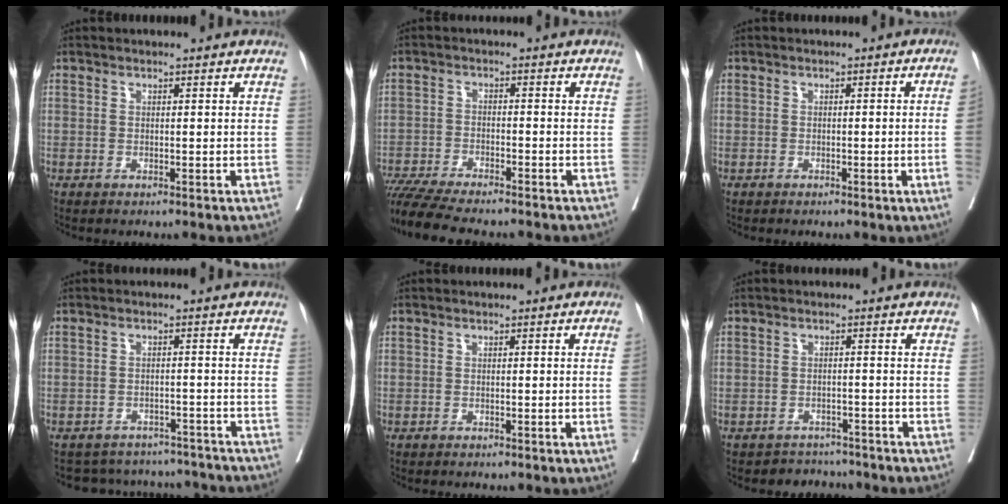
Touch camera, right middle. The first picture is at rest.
{"total": 12.0, "force": [-10.6, 1.2, 5.5], "torque": [-0.083, -0.015, -0.167]}
{"total": 2.9, "force": [-0.7, -0.7, 2.8], "torque": [-0.037, 0.001, -0.009]}
{"total": 10.3, "force": [-9.7, 3.6, 0.6], "torque": [-0.005, 0.025, -0.114]}
{"total": 1.1, "force": [-0.4, -0.3, 1.0], "torque": [-0.014, 0.001, -0.007]}
{"total": 3.4, "force": [-3.0, 1.1, -1.2], "torque": [0.021, 0.014, -0.046]}